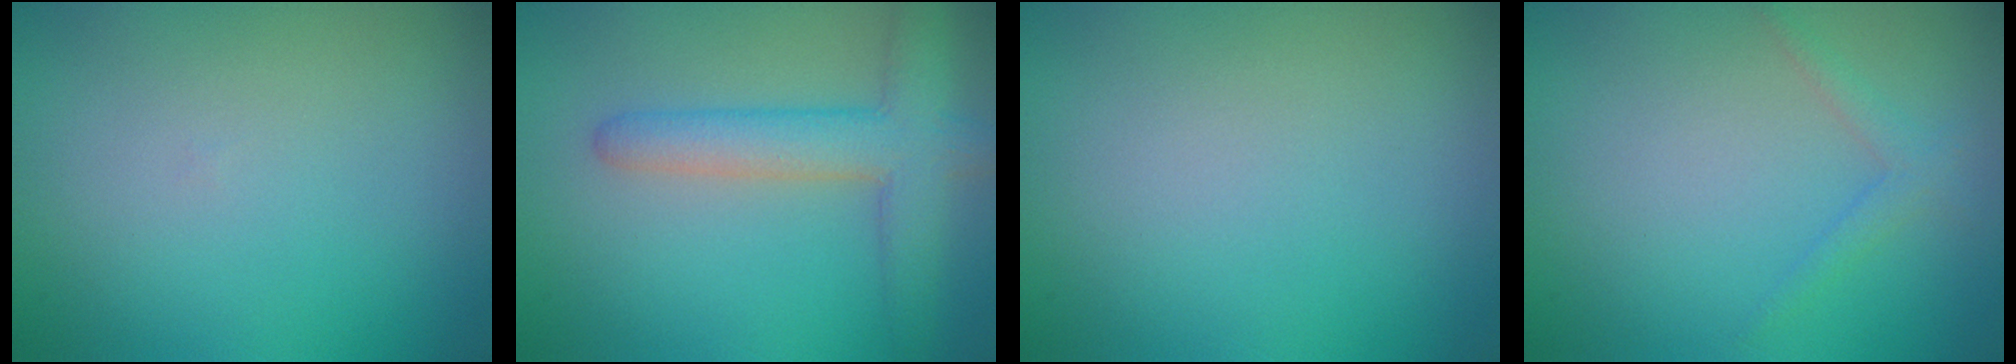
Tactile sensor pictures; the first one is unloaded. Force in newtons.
{"total": 4.8, "press": 4.8, "slide": 0.3}
{"total": 0.0}
{"total": 1.3, "press": 1.3, "slide": 0.1}